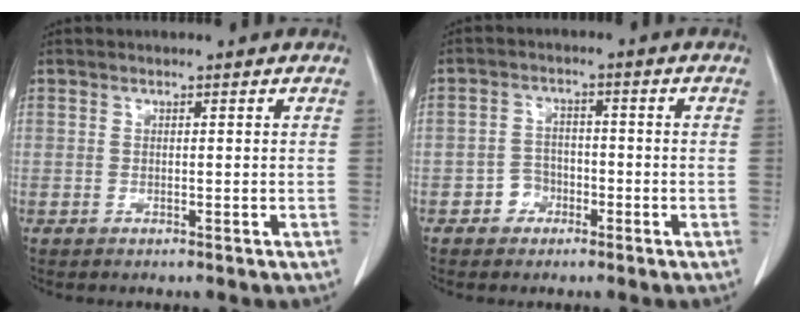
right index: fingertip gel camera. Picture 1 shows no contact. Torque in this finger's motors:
{"motor_torque": [-0.50, 0.20, -0.58, -0.21]}